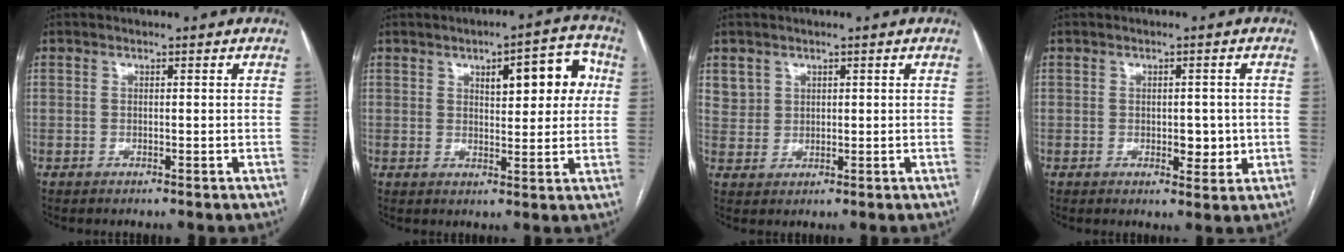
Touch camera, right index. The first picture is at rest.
{"total": 9.1, "force": [2.8, 3.1, 8.1], "torque": [-0.098, 0.024, 0.037]}
{"total": 3.3, "force": [1.8, 2.7, 0.1], "torque": [0.007, 0.007, 0.035]}
{"total": 3.7, "force": [-0.3, 2.0, 3.1], "torque": [-0.034, -0.002, 0.001]}